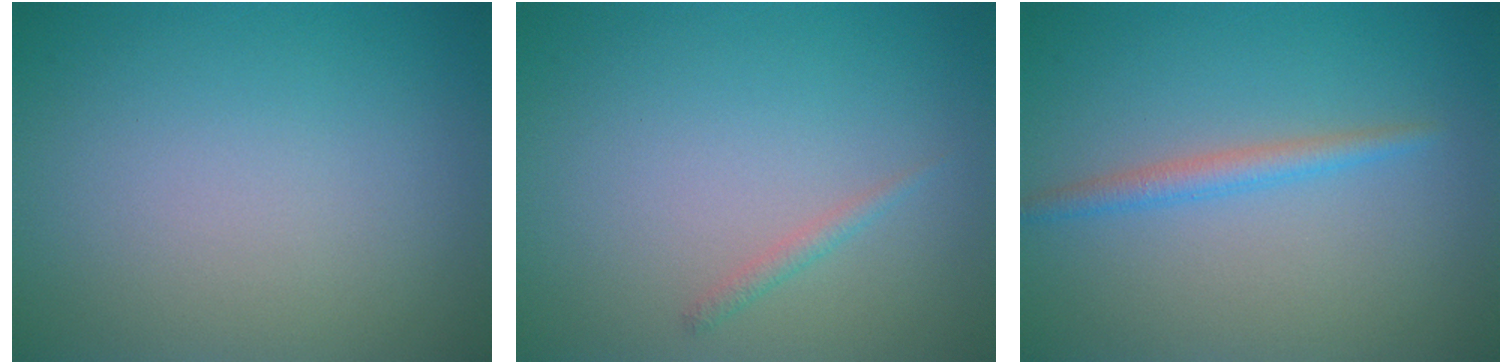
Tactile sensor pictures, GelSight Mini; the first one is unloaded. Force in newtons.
{"total": 0.8, "press": 0.8, "slide": 0.0}
{"total": 1.8, "press": 1.8, "slide": 0.1}